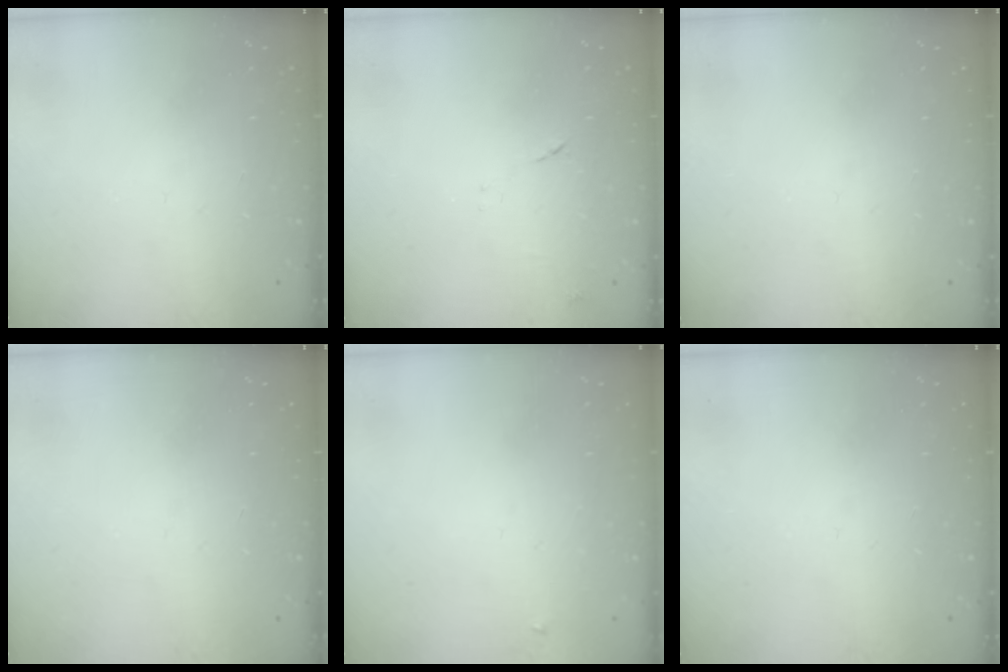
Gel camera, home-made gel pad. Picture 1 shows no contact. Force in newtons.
{"total": 8.5, "press": 8.5, "slide": 0.7}
{"total": 0.0}
{"total": 0.0}
{"total": 2.3, "press": 2.3, "slide": 0.2}
{"total": 0.0}